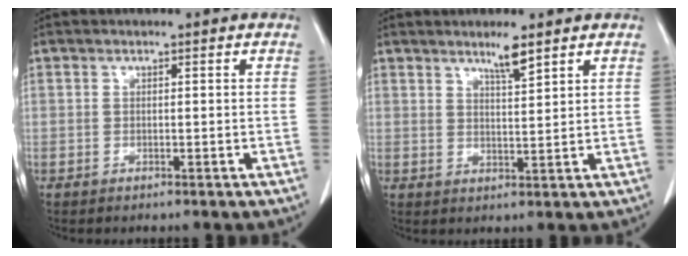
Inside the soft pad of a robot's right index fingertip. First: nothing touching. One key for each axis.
{"total": 3.5, "fx": 2.7, "fy": 0.0, "fz": 2.3, "tx": -0.044, "ty": -0.006, "tz": 0.049}